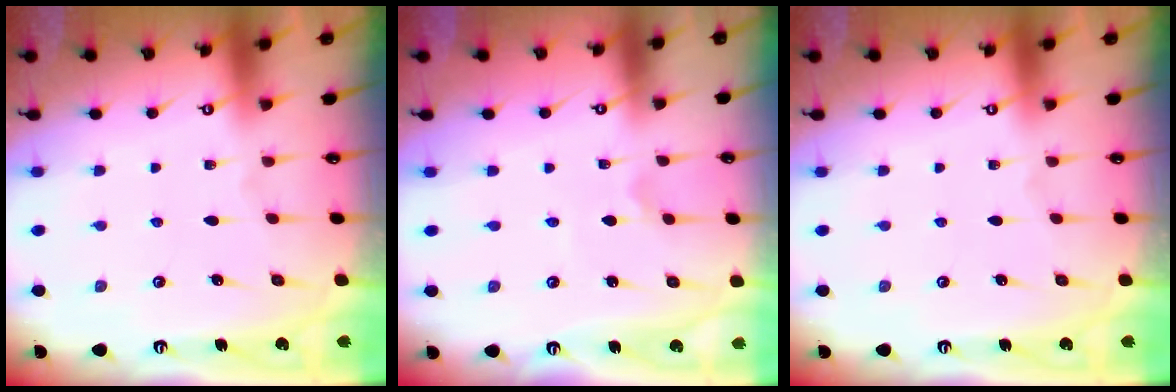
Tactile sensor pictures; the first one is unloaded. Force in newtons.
{"total": 0.0}
{"total": 0.0}